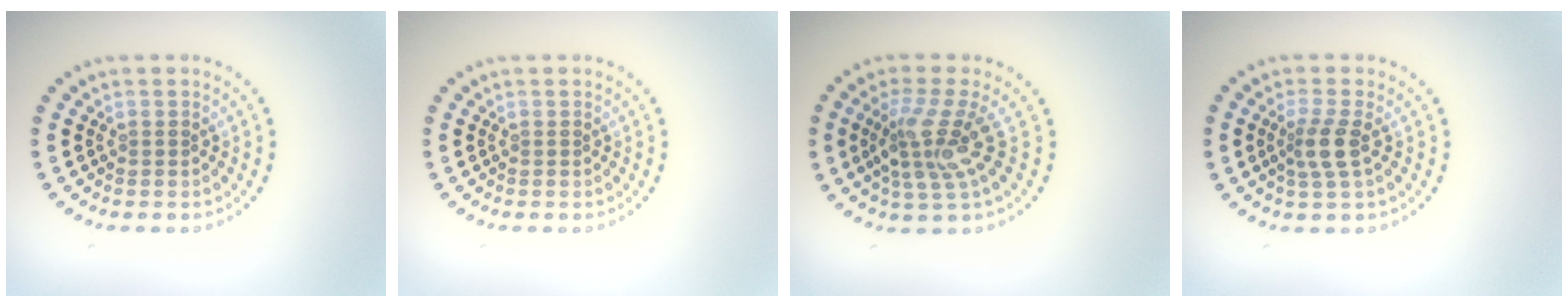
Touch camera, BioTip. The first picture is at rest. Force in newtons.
{"total": 0.0}
{"total": 3.9, "press": 3.1, "slide": 2.4}
{"total": 2.4, "press": 2.0, "slide": 1.4}